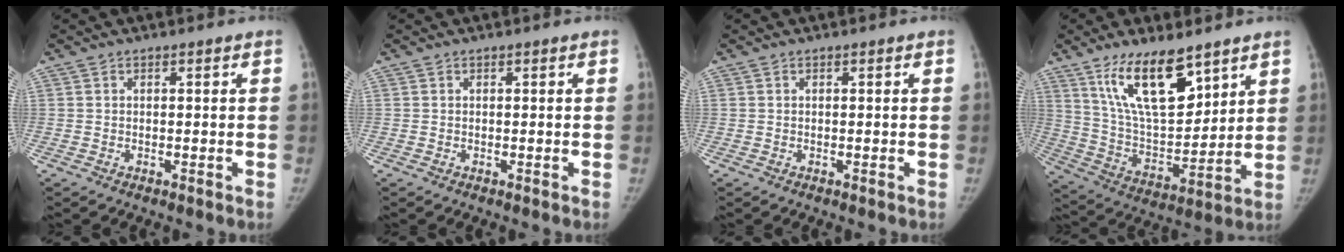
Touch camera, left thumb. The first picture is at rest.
{"total": 0.0}
{"total": 0.0}
{"total": 16.5, "force": [10.4, 6.3, 11.1], "torque": [-0.162, -0.061, 0.204]}